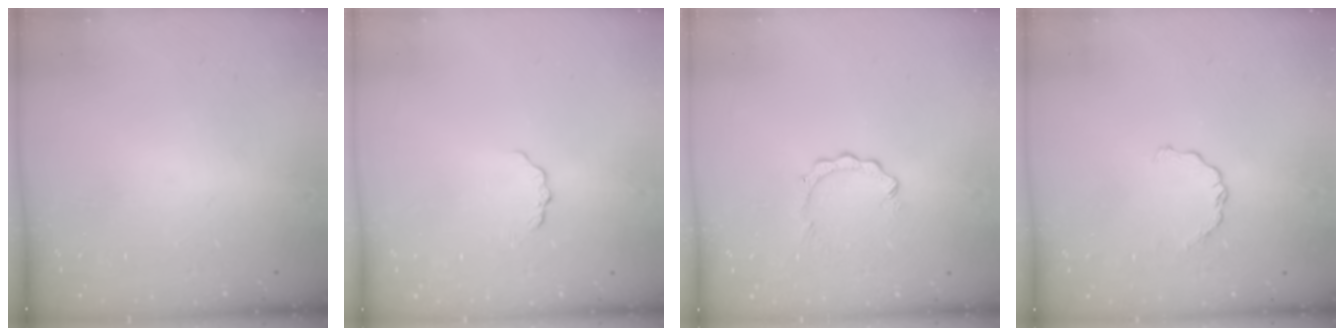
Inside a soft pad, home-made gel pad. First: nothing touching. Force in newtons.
{"total": 3.7, "press": 3.7, "slide": 0.3}
{"total": 2.6, "press": 2.6, "slide": 0.3}
{"total": 3.1, "press": 3.1, "slide": 0.3}